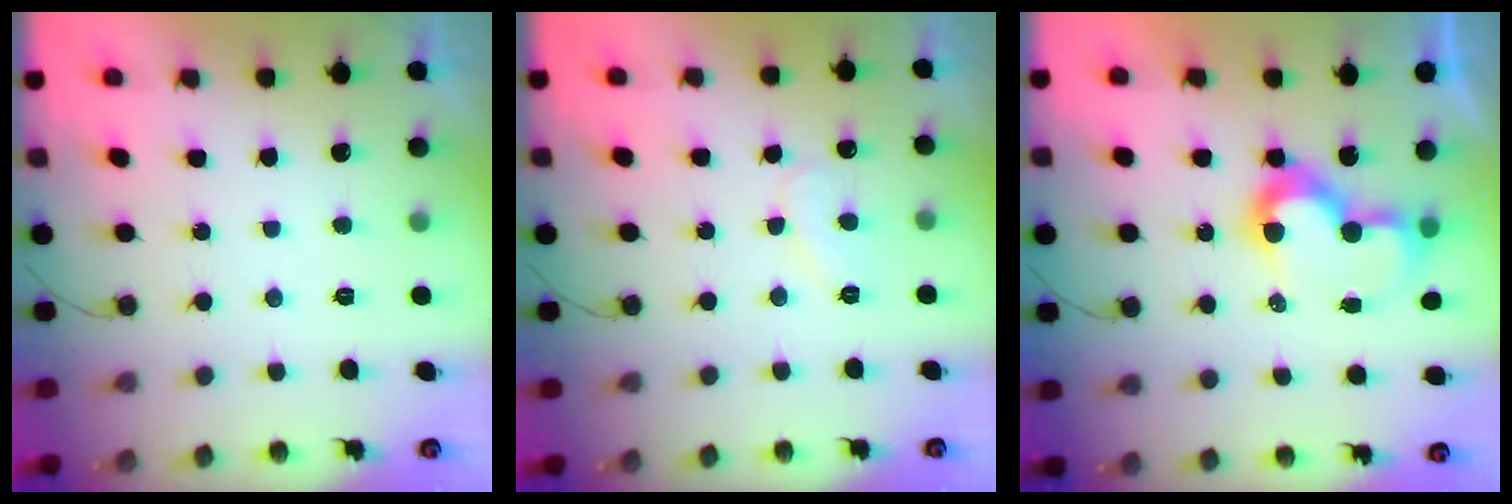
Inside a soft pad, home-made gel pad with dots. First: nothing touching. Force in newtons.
{"total": 6.9, "press": 6.9, "slide": 0.2}
{"total": 10.0, "press": 10.0, "slide": 0.6}